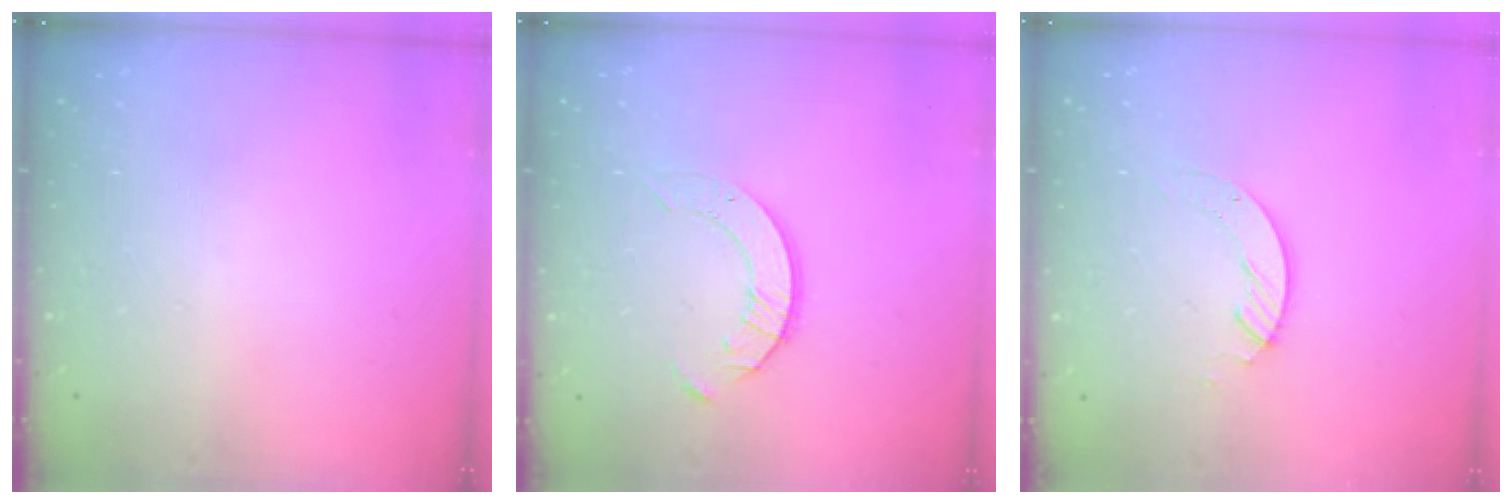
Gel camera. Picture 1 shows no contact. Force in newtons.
{"total": 4.2, "press": 4.2, "slide": 0.5}
{"total": 4.1, "press": 4.1, "slide": 0.3}